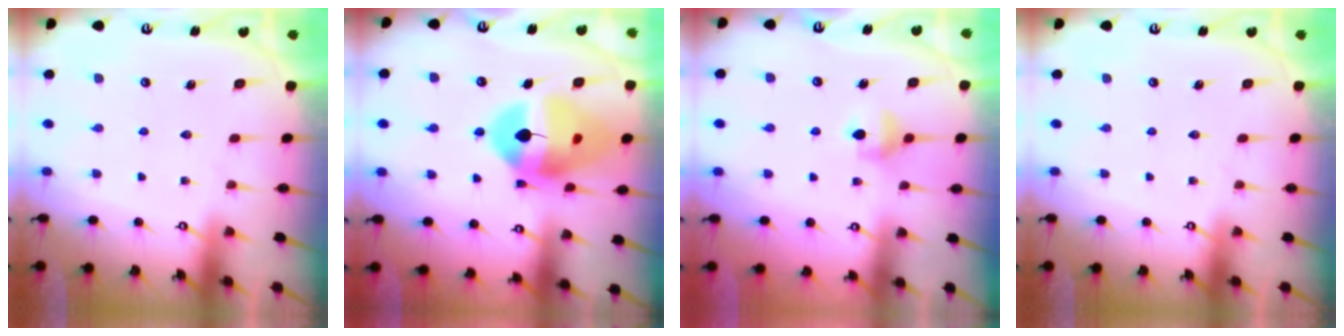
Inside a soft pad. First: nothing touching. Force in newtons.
{"total": 18.3, "press": 18.1, "slide": 2.0}
{"total": 5.4, "press": 5.3, "slide": 0.9}
{"total": 0.0}